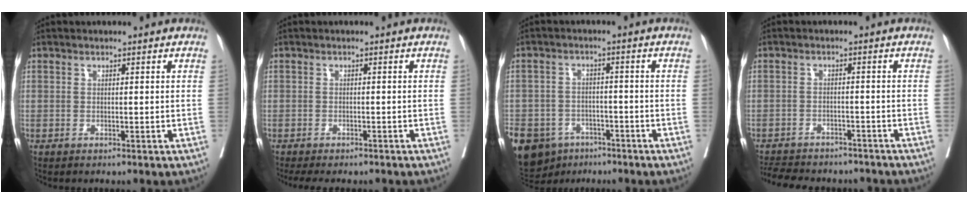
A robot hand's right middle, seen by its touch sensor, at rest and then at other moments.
{"total": 6.8, "force": [-5.8, 2.2, 2.7], "torque": [-0.026, -0.005, -0.080]}
{"total": 17.5, "force": [-10.5, 12.2, 6.8], "torque": [-0.204, -0.007, -0.150]}
{"total": 13.3, "force": [-11.8, 4.4, 4.3], "torque": [-0.092, 0.002, -0.154]}